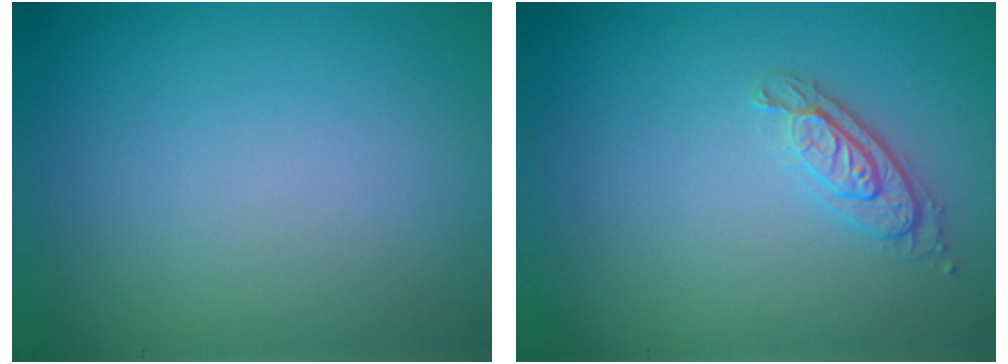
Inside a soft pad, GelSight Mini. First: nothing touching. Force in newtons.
{"total": 2.1, "press": 1.8, "slide": 1.1}